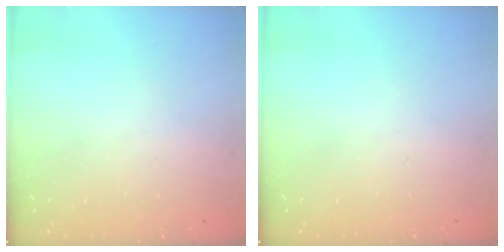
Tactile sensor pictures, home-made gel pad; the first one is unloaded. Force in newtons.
{"total": 0.0}